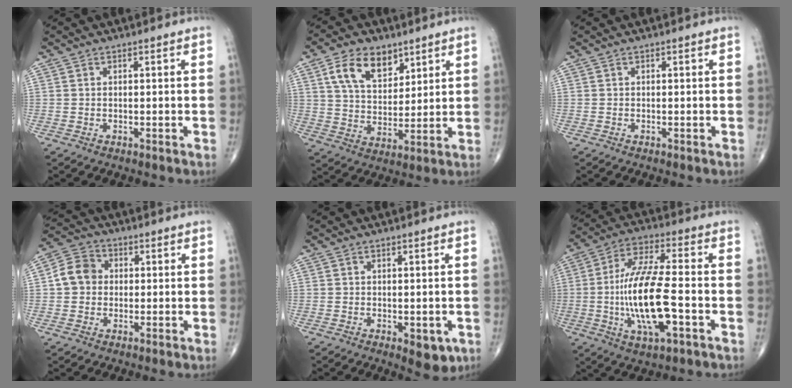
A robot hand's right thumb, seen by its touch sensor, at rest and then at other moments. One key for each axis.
{"total": 11.0, "fx": 5.9, "fy": 6.6, "fz": 6.6, "tx": -0.094, "ty": -0.028, "tz": 0.111}
{"total": 0.0}
{"total": 6.8, "fx": 0.4, "fy": 5.9, "fz": 3.4, "tx": -0.049, "ty": 0.017, "tz": -0.005}
{"total": 4.4, "fx": -1.4, "fy": 2.2, "fz": 3.5, "tx": -0.025, "ty": -0.006, "tz": -0.012}
{"total": 16.9, "fx": -3.3, "fy": 5.2, "fz": 15.7, "tx": -0.311, "ty": 0.017, "tz": -0.058}